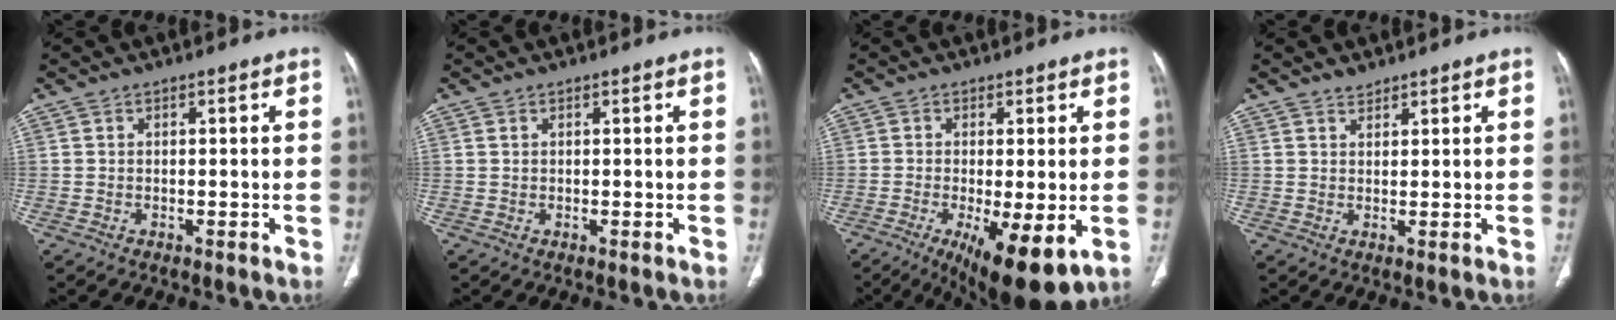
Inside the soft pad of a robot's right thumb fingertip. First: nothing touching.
{"total": 0.0}
{"total": 12.3, "force": [-4.1, 3.7, 10.9], "torque": [-0.167, -0.022, -0.054]}
{"total": 1.6, "force": [1.5, 0.7, 0.1], "torque": [0.010, -0.012, 0.022]}